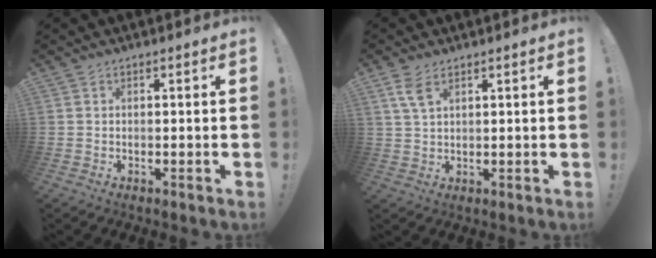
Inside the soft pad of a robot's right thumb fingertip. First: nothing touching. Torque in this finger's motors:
{"motor_torque": [-0.06, 0.02, 0.15, 0.39, -0.09]}